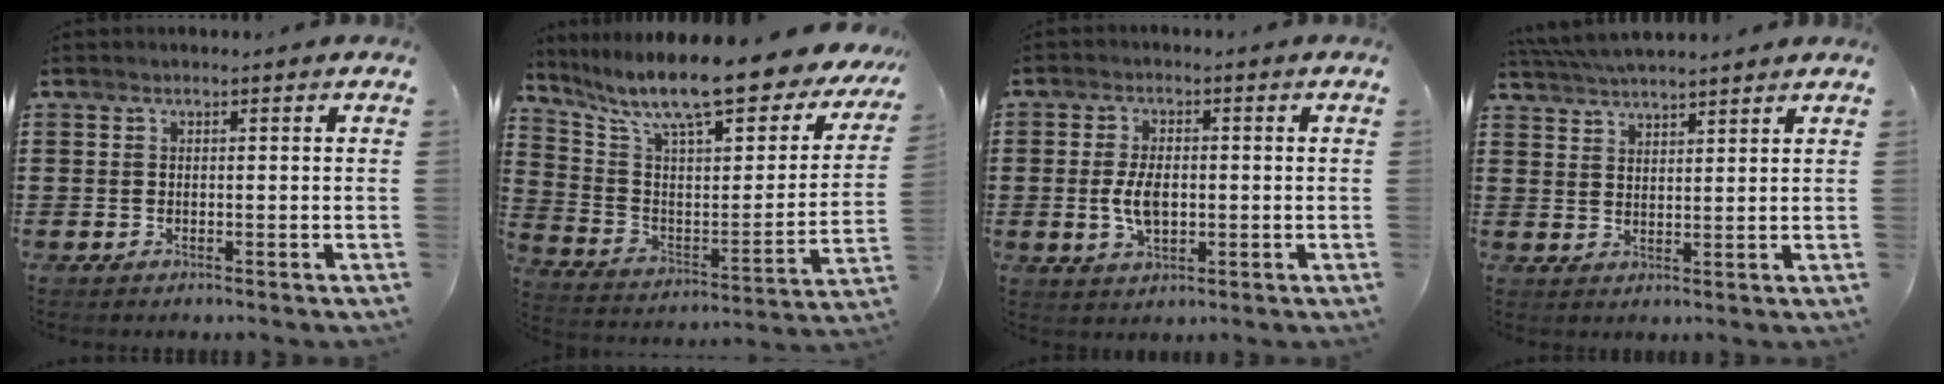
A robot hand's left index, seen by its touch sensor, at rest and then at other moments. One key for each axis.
{"total": 12.8, "fx": 10.7, "fy": 1.3, "fz": 7.0, "tx": -0.160, "ty": -0.082, "tz": 0.176}
{"total": 5.3, "fx": -0.2, "fy": 2.7, "fz": 4.6, "tx": -0.100, "ty": 0.003, "tz": -0.007}
{"total": 4.6, "fx": 4.5, "fy": 0.1, "fz": 1.1, "tx": -0.035, "ty": -0.011, "tz": 0.084}